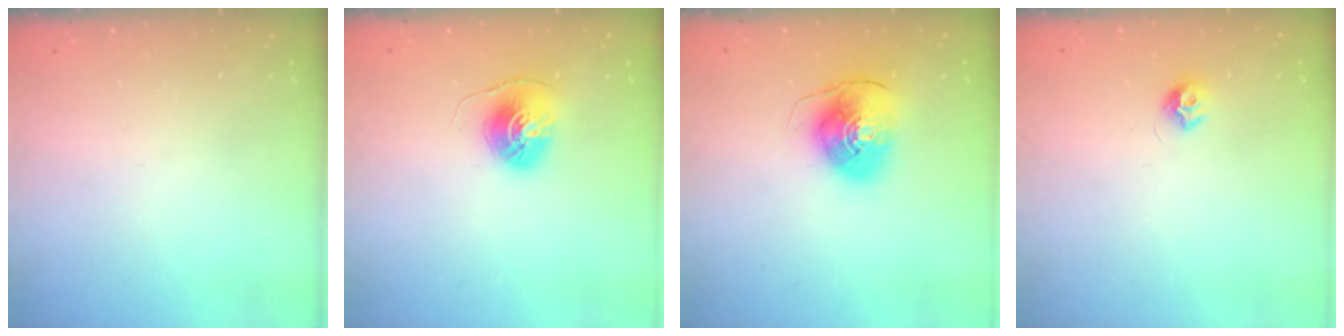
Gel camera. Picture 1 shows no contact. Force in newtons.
{"total": 7.8, "press": 7.8, "slide": 0.3}
{"total": 10.2, "press": 10.1, "slide": 1.5}
{"total": 7.2, "press": 7.2, "slide": 0.4}